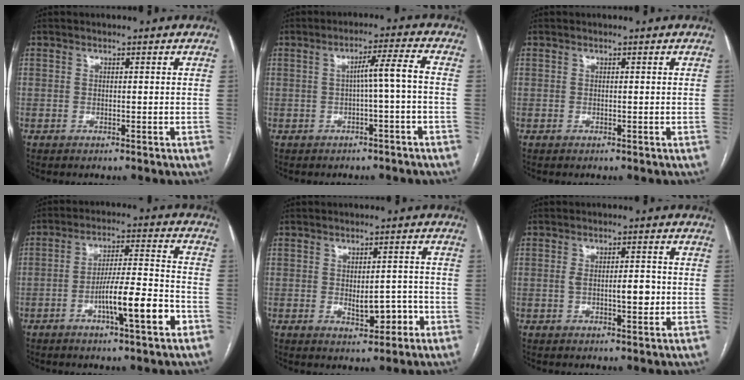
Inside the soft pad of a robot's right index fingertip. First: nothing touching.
{"total": 4.5, "force": [-0.7, -0.6, 4.4], "torque": [-0.068, 0.015, -0.009]}
{"total": 0.0}
{"total": 11.2, "force": [-4.6, 0.8, 10.2], "torque": [-0.164, 0.005, -0.073]}
{"total": 4.9, "force": [-1.4, 2.3, 4.0], "torque": [-0.053, 0.005, -0.011]}
{"total": 4.7, "force": [-0.4, 1.5, 4.4], "torque": [-0.074, 0.003, -0.002]}